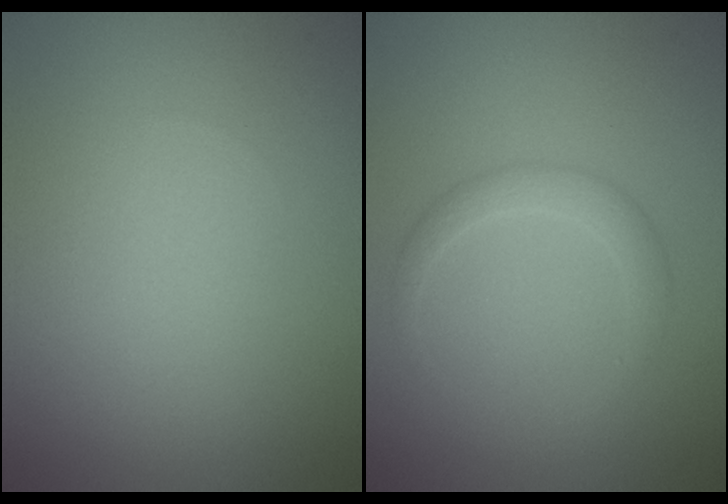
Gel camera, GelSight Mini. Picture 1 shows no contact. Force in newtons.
{"total": 1.7, "press": 1.7, "slide": 0.2}